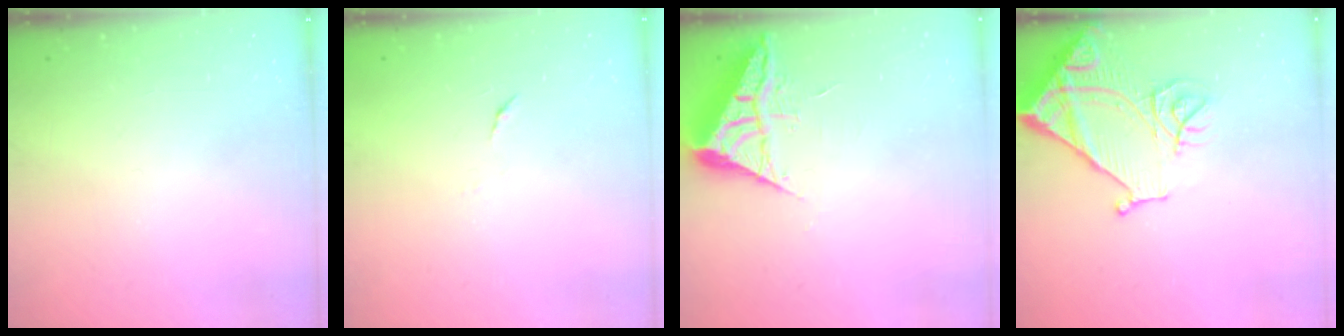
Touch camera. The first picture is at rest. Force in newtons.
{"total": 3.9, "press": 3.9, "slide": 0.4}
{"total": 7.3, "press": 7.3, "slide": 0.5}
{"total": 16.3, "press": 16.2, "slide": 1.9}